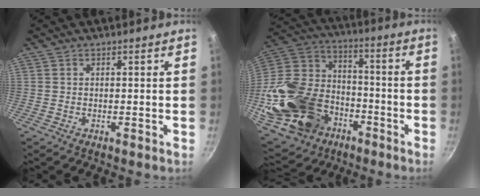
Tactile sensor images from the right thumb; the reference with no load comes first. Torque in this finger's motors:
{"motor_torque": [0.40, 1.41, 1.41, -1.37, 0.22]}